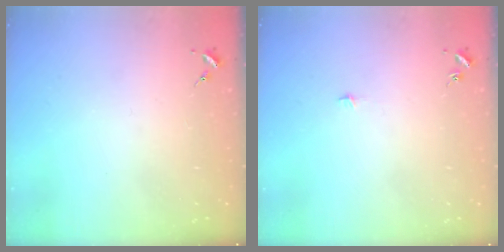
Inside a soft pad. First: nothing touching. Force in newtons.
{"total": 2.6, "press": 2.6, "slide": 0.2}